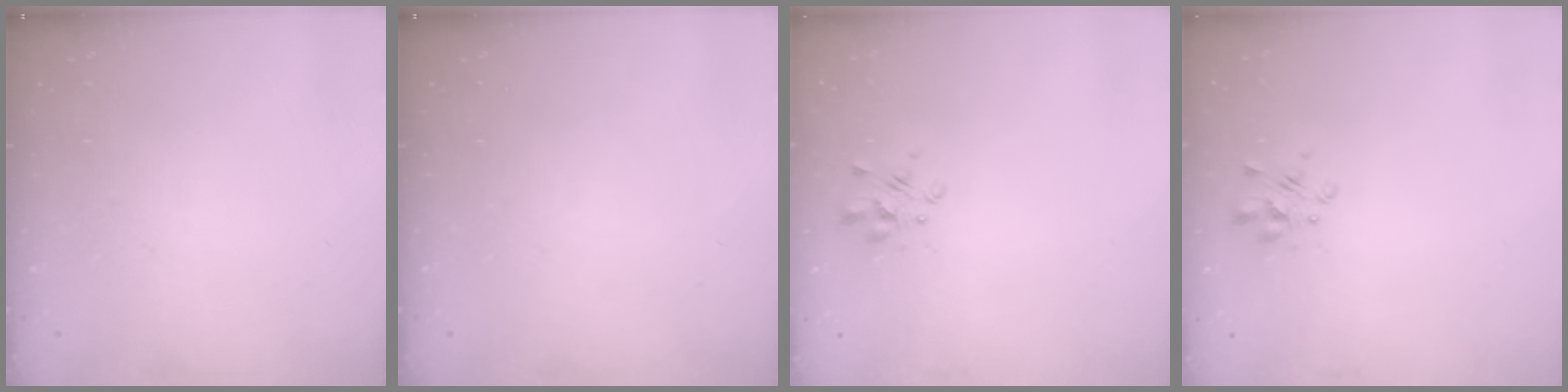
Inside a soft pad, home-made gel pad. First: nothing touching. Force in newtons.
{"total": 0.0}
{"total": 2.3, "press": 2.2, "slide": 0.7}
{"total": 2.3, "press": 2.2, "slide": 0.7}